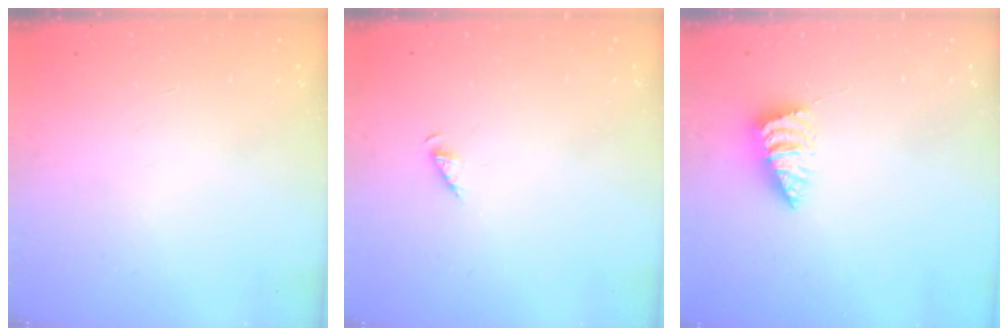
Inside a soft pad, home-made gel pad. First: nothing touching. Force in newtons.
{"total": 2.2, "press": 2.1, "slide": 0.4}
{"total": 2.6, "press": 2.6, "slide": 0.3}